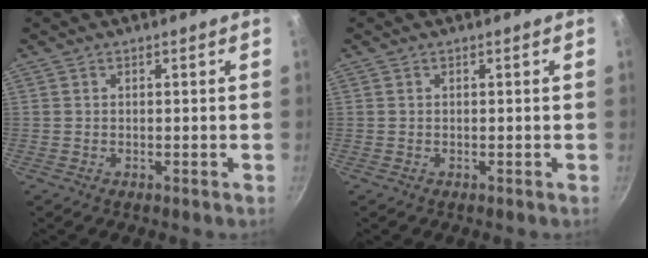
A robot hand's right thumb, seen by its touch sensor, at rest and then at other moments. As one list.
[{"total": 0.0}]